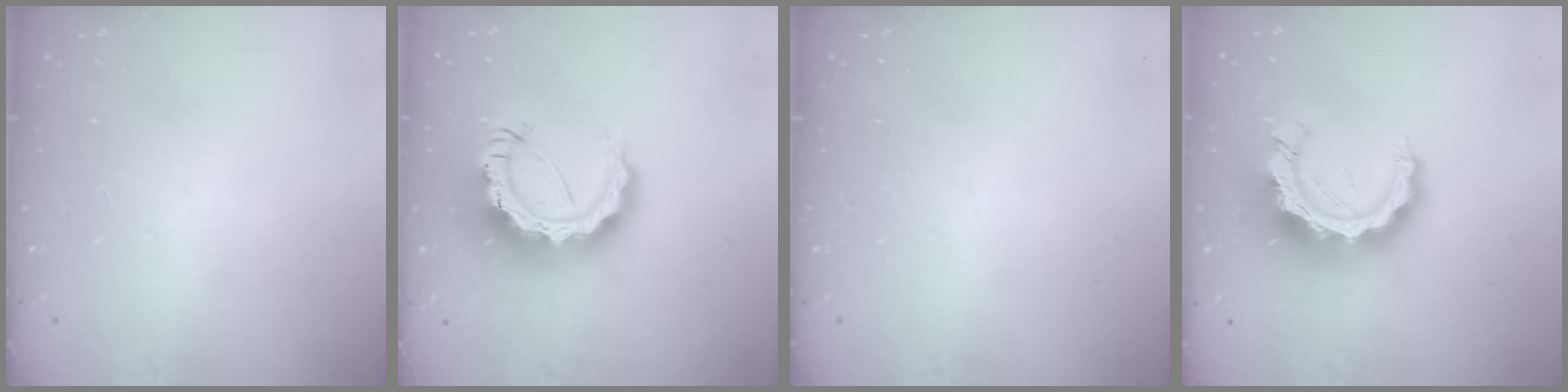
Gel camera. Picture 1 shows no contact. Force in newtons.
{"total": 15.0, "press": 14.9, "slide": 1.5}
{"total": 0.0}
{"total": 15.4, "press": 15.4, "slide": 1.4}